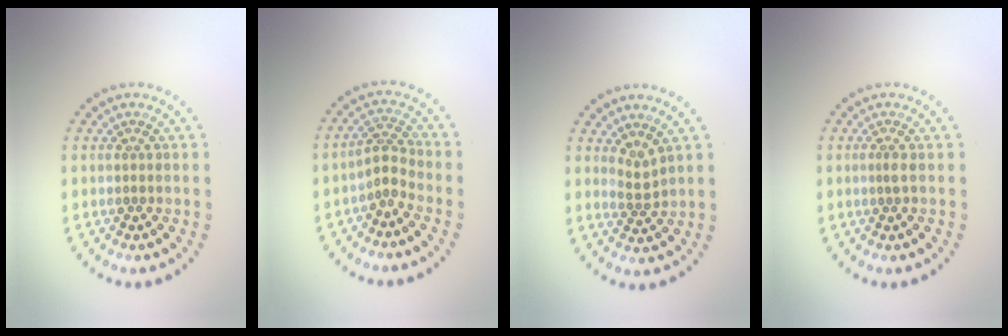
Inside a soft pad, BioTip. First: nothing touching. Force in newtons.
{"total": 2.2, "press": 1.6, "slide": 1.5}
{"total": 1.6, "press": 1.0, "slide": 1.2}
{"total": 0.8, "press": 0.4, "slide": 0.6}